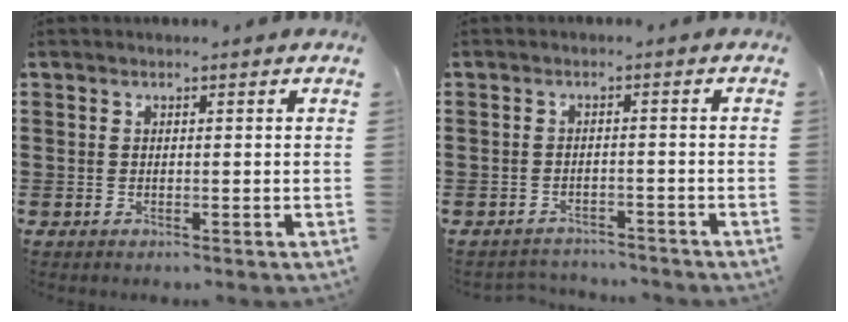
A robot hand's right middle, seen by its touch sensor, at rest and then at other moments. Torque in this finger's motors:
{"motor_torque": [-0.17, 0.23, -0.14, -0.06]}